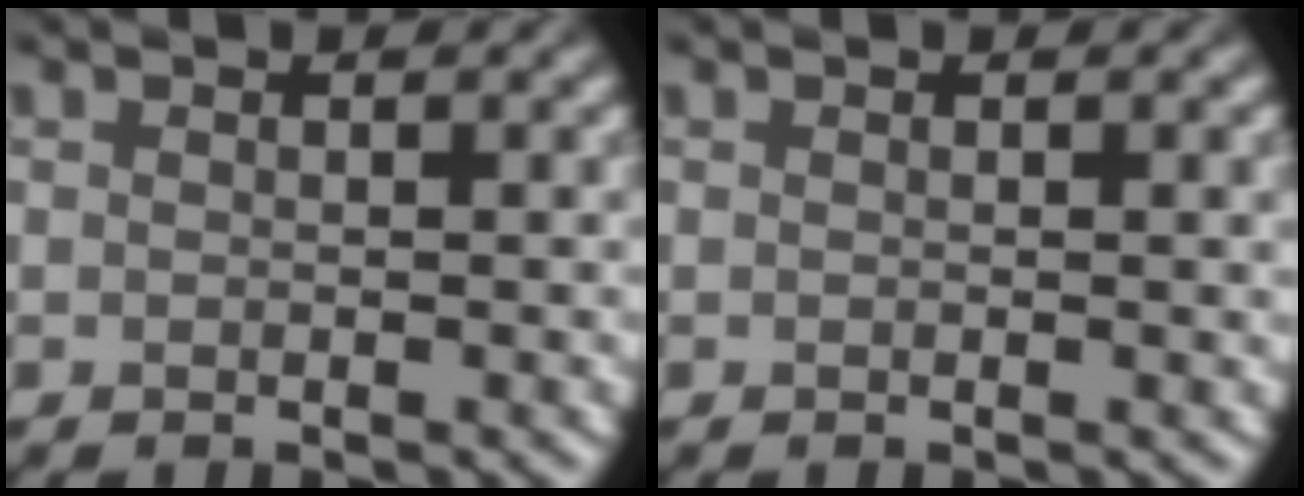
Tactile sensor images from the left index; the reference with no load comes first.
{"total": 1.1, "force": [0.2, 0.3, 1.0], "torque": [-0.011, 0.001, 0.001]}